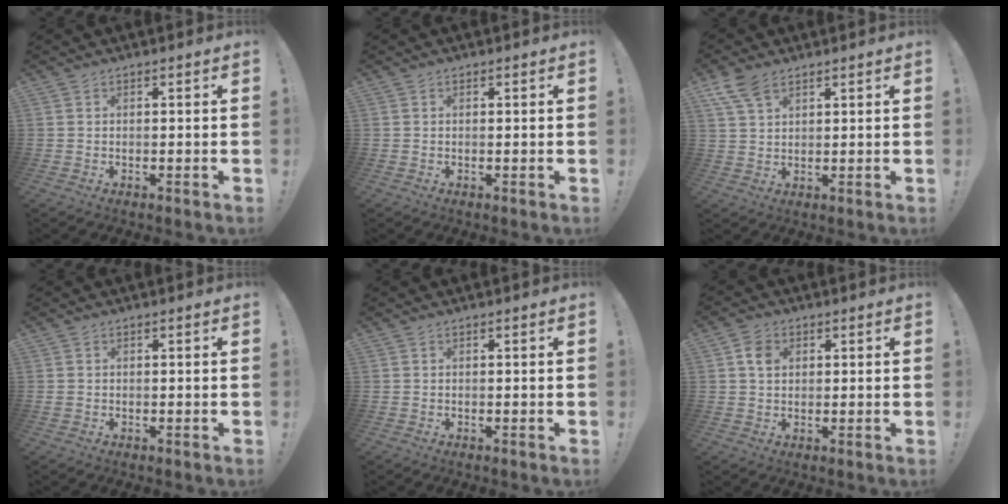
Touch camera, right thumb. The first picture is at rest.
{"total": 0.0}
{"total": 6.8, "force": [4.5, 3.5, 3.8], "torque": [-0.076, -0.012, 0.088]}
{"total": 0.7, "force": [0.0, 0.6, 0.2], "torque": [-0.008, 0.005, 0.001]}
{"total": 0.0}
{"total": 4.8, "force": [1.4, 3.7, 2.6], "torque": [-0.031, 0.002, 0.025]}